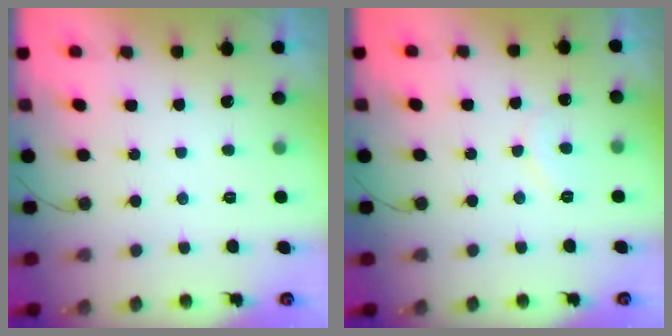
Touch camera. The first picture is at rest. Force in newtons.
{"total": 6.2, "press": 6.2, "slide": 0.5}